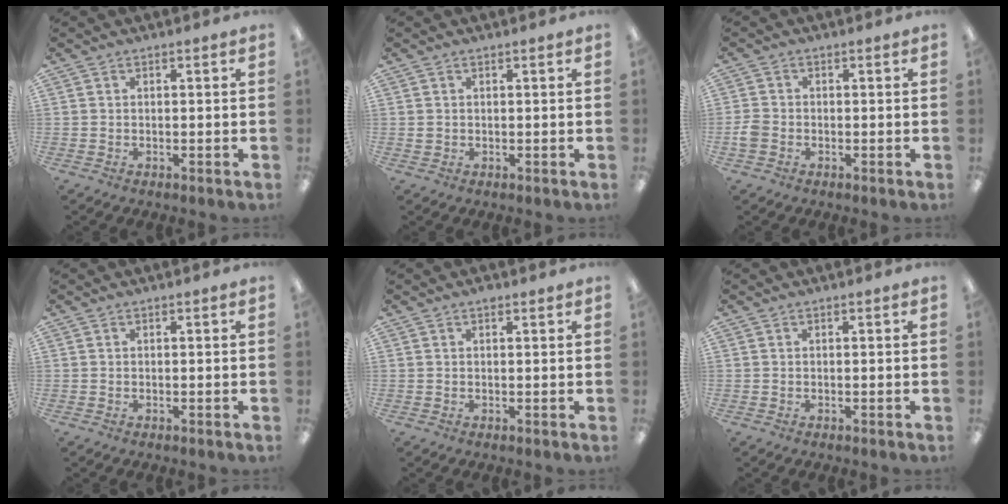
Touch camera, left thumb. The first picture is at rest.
{"total": 0.7, "force": [0.4, 0.6, 0.2], "torque": [-0.004, 0.003, 0.006]}
{"total": 2.8, "force": [-0.9, 2.2, 1.4], "torque": [-0.022, 0.007, -0.015]}
{"total": 0.0}
{"total": 1.0, "force": [0.8, 0.3, 0.6], "torque": [-0.005, -0.001, 0.012]}
{"total": 0.0}